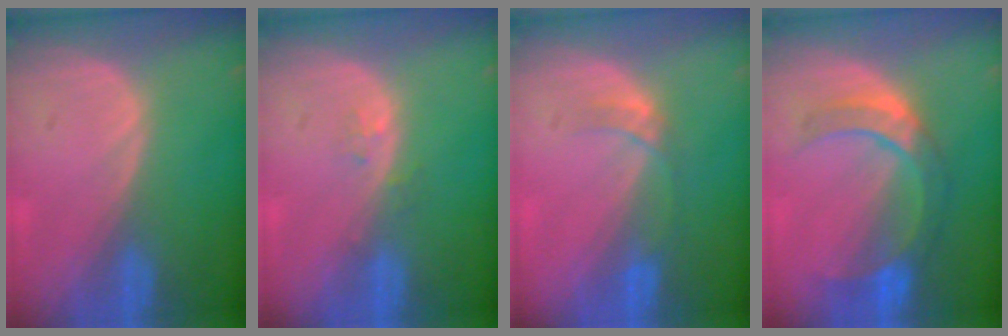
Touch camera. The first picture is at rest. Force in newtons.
{"total": 1.2, "press": 1.2, "slide": 0.1}
{"total": 3.0, "press": 2.7, "slide": 1.3}
{"total": 7.0, "press": 7.0, "slide": 0.9}